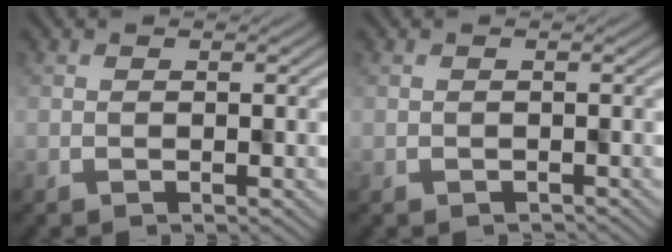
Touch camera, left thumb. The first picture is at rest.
{"total": 0.6, "force": [-0.6, 0.3, -0.1], "torque": [0.004, -0.001, -0.007]}